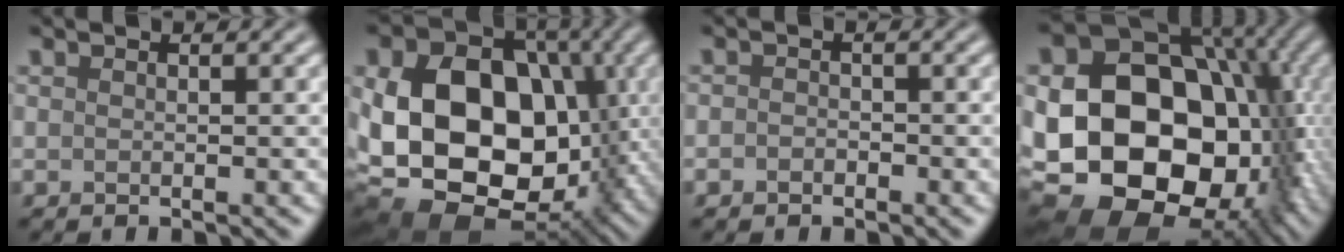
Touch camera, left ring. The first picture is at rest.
{"total": 19.2, "force": [-2.2, 14.1, 12.8], "torque": [-0.222, -0.006, -0.038]}
{"total": 1.0, "force": [-0.6, 0.7, 0.4], "torque": [-0.006, -0.001, -0.013]}
{"total": 21.6, "force": [-2.7, 16.3, 13.9], "torque": [-0.227, -0.021, -0.035]}